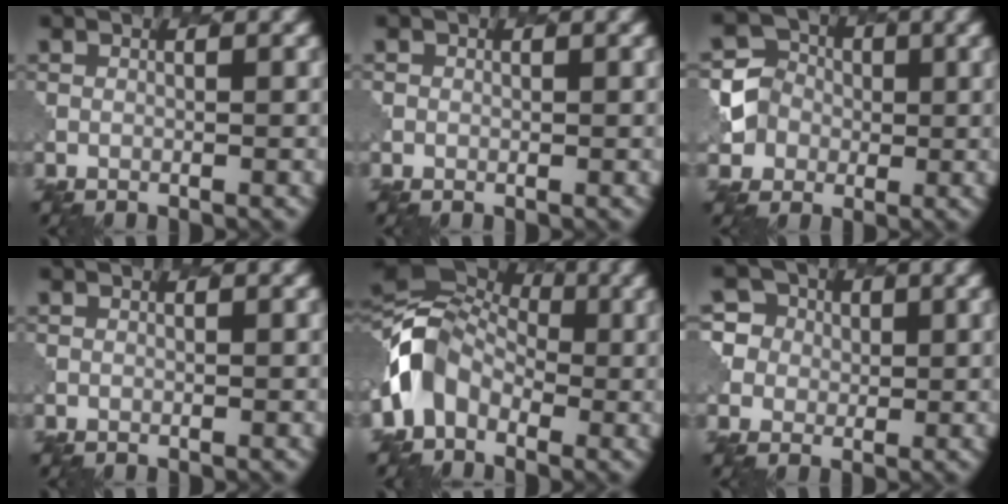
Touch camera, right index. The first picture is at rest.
{"total": 0.5, "force": [0.1, 0.5, -0.1], "torque": [0.002, -0.001, 0.005]}
{"total": 4.6, "force": [-0.4, 4.5, 0.7], "torque": [0.006, 0.012, -0.020]}
{"total": 0.0}
{"total": 7.2, "force": [-1.8, 5.5, 4.3], "torque": [-0.077, 0.009, -0.056]}
{"total": 5.7, "force": [1.4, 5.3, 1.5], "torque": [-0.029, 0.035, 0.008]}